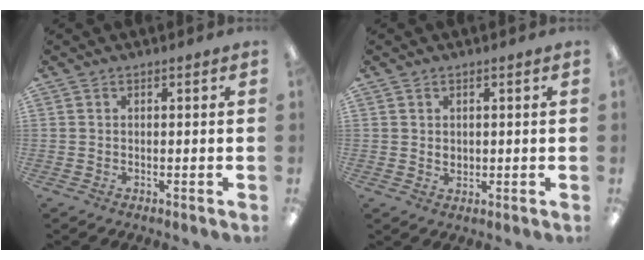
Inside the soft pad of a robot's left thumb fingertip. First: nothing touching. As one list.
[{"total": 1.5, "force": [0.8, 1.2, 0.5], "torque": [-0.003, -0.001, 0.012]}]